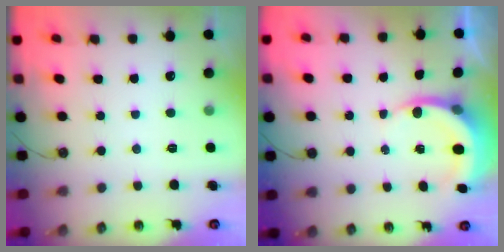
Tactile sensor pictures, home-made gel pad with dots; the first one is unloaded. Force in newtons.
{"total": 4.3, "press": 4.3, "slide": 0.3}